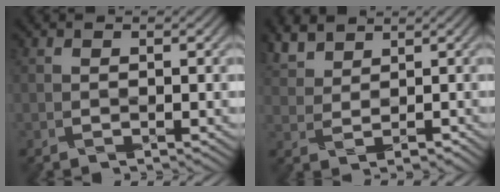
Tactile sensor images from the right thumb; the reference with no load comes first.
{"total": 3.9, "force": [3.0, 1.9, 1.7], "torque": [-0.048, 0.011, 0.065]}